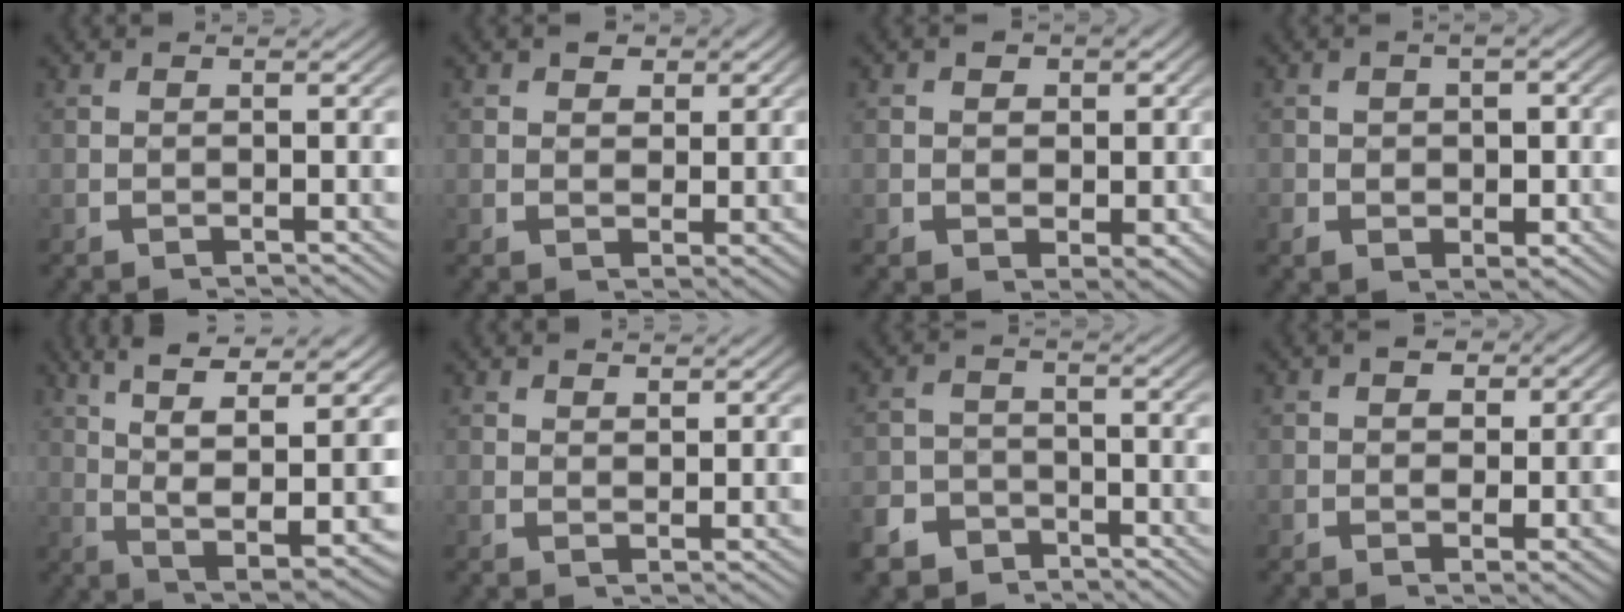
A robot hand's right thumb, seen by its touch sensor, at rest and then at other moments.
{"total": 3.8, "force": [1.4, 3.1, 1.8], "torque": [-0.028, -0.020, 0.031]}
{"total": 5.9, "force": [1.0, 4.9, 3.2], "torque": [-0.050, -0.026, 0.024]}
{"total": 3.6, "force": [-0.3, 2.7, 2.2], "torque": [-0.041, -0.019, 0.003]}
{"total": 10.9, "force": [2.8, 5.4, 9.1], "torque": [-0.160, -0.020, 0.053]}
{"total": 1.7, "force": [1.7, 0.2, 0.2], "torque": [-0.002, -0.006, 0.037]}
{"total": 6.0, "force": [-4.7, 3.7, 0.9], "torque": [0.002, -0.022, -0.082]}
{"total": 4.0, "force": [0.8, 3.1, 2.4], "torque": [-0.034, -0.019, 0.016]}